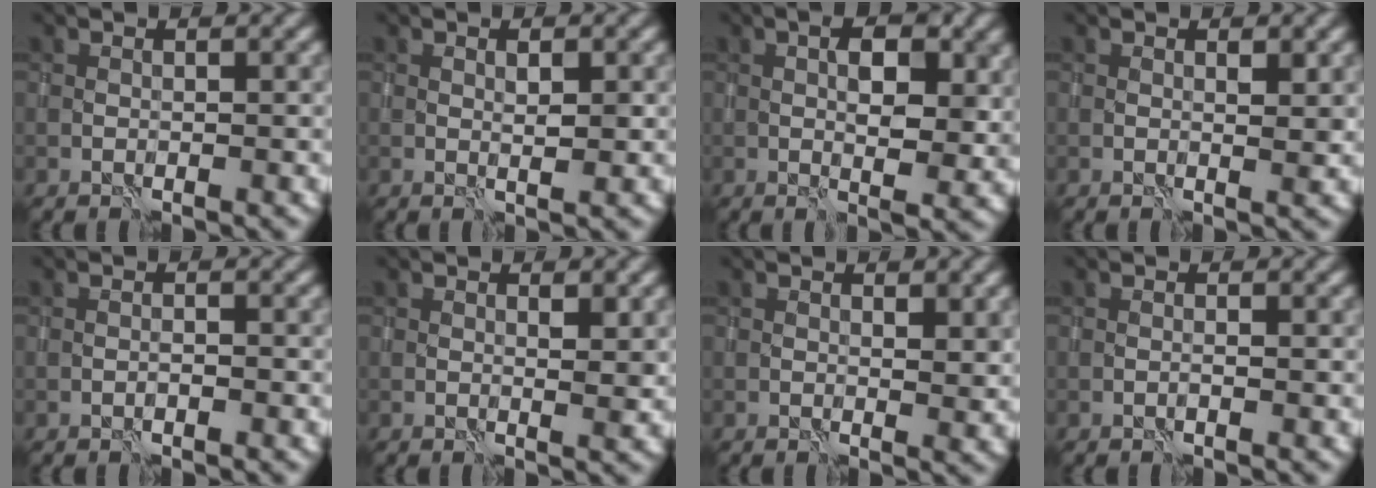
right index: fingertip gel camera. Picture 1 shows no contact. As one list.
[{"total": 1.4, "force": [0.6, 0.3, 1.3], "torque": [-0.020, -0.003, 0.010]}, {"total": 4.7, "force": [1.2, 2.0, 4.0], "torque": [-0.062, -0.003, 0.022]}, {"total": 1.3, "force": [0.5, 0.2, 1.1], "torque": [-0.014, -0.003, 0.008]}, {"total": 0.5, "force": [-0.3, 0.0, 0.4], "torque": [-0.006, 0.003, -0.006]}, {"total": 1.6, "force": [0.6, 0.2, 1.5], "torque": [-0.018, -0.005, 0.009]}, {"total": 1.6, "force": [0.7, 0.6, 1.4], "torque": [-0.015, -0.007, 0.013]}, {"total": 0.0}]